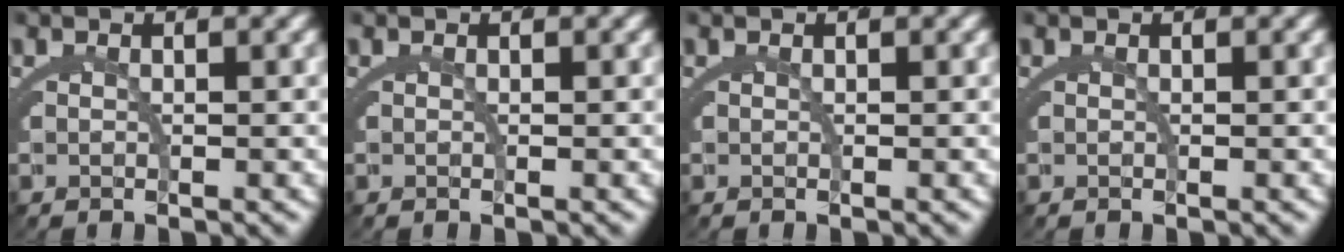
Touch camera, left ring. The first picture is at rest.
{"total": 0.0}
{"total": 0.0}
{"total": 0.0}